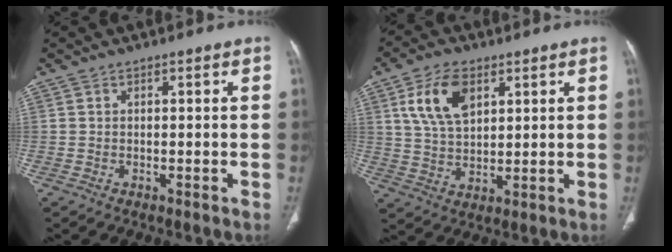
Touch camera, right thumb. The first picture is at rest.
{"total": 10.2, "force": [4.3, 5.9, 7.2], "torque": [-0.126, -0.012, 0.085]}